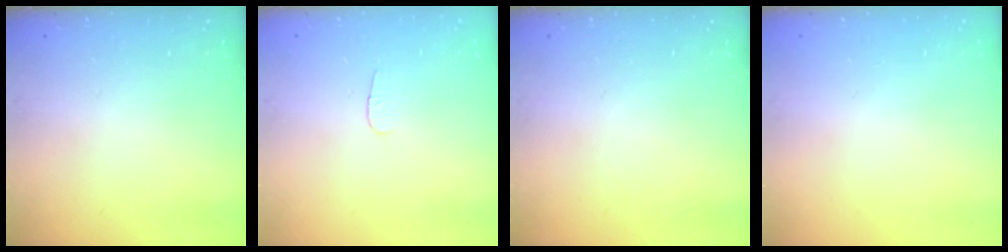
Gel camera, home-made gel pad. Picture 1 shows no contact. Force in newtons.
{"total": 2.8, "press": 2.8, "slide": 0.3}
{"total": 0.0}
{"total": 0.6, "press": 0.6, "slide": 0.2}